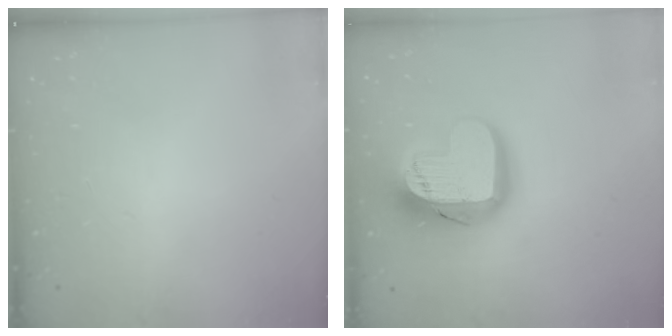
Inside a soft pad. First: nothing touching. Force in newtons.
{"total": 18.9, "press": 18.8, "slide": 1.7}